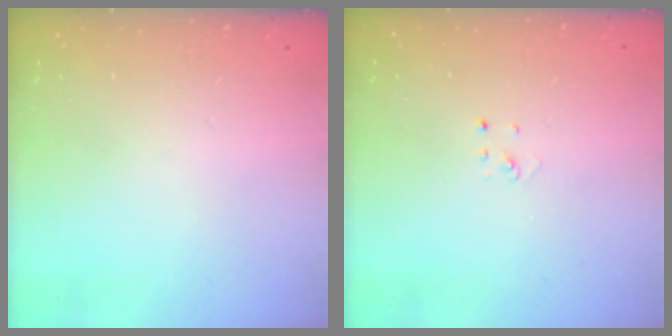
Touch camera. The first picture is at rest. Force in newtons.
{"total": 2.0, "press": 2.0, "slide": 0.1}